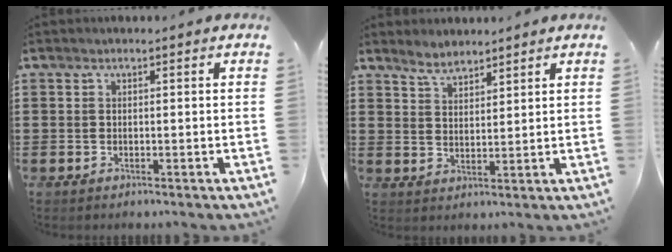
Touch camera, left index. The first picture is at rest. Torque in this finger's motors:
{"motor_torque": [0.00, -0.05, -0.01, -0.04]}